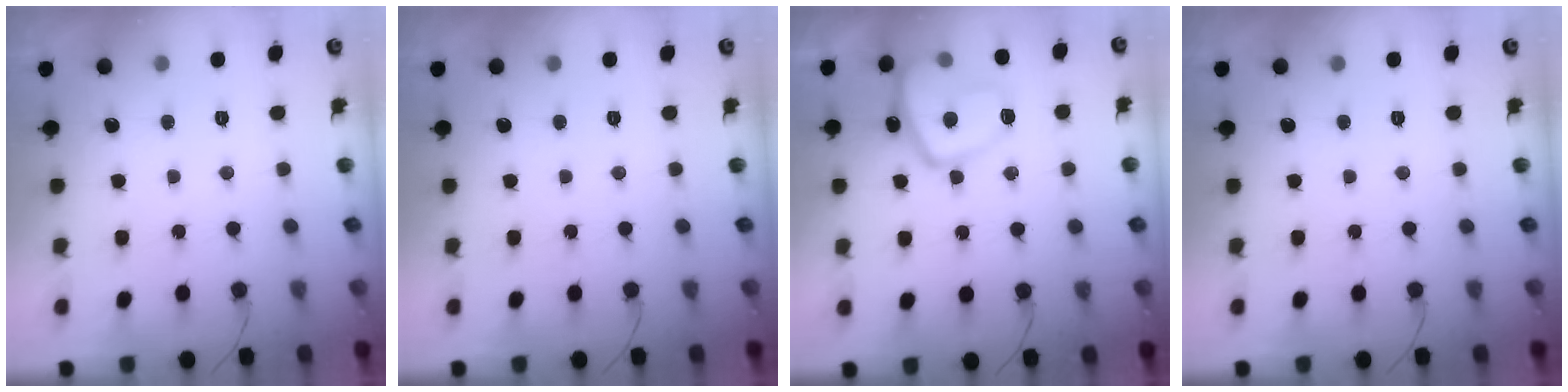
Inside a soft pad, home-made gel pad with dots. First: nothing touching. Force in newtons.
{"total": 0.0}
{"total": 13.8, "press": 13.7, "slide": 1.4}
{"total": 0.0}